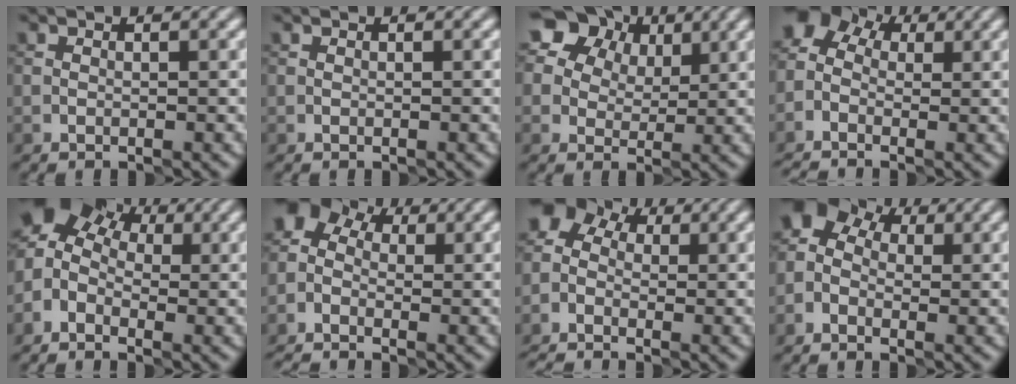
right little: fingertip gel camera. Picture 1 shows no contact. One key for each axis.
{"total": 0.0}
{"total": 8.3, "fx": 4.6, "fy": 5.7, "fz": 3.9, "tx": -0.057, "ty": 0.030, "tz": 0.065}
{"total": 5.5, "fx": -0.7, "fy": 4.4, "fz": 3.3, "tx": -0.066, "ty": 0.019, "tz": -0.019}
{"total": 6.2, "fx": 1.5, "fy": 4.4, "fz": 4.1, "tx": -0.070, "ty": 0.026, "tz": 0.014}
{"total": 4.9, "fx": -0.9, "fy": 3.8, "fz": 2.9, "tx": -0.052, "ty": 0.015, "tz": -0.021}
{"total": 5.0, "fx": -1.0, "fy": 4.0, "fz": 2.9, "tx": -0.052, "ty": 0.016, "tz": -0.022}
{"total": 5.9, "fx": 0.8, "fy": 4.5, "fz": 3.7, "tx": -0.066, "ty": 0.030, "tz": -0.006}